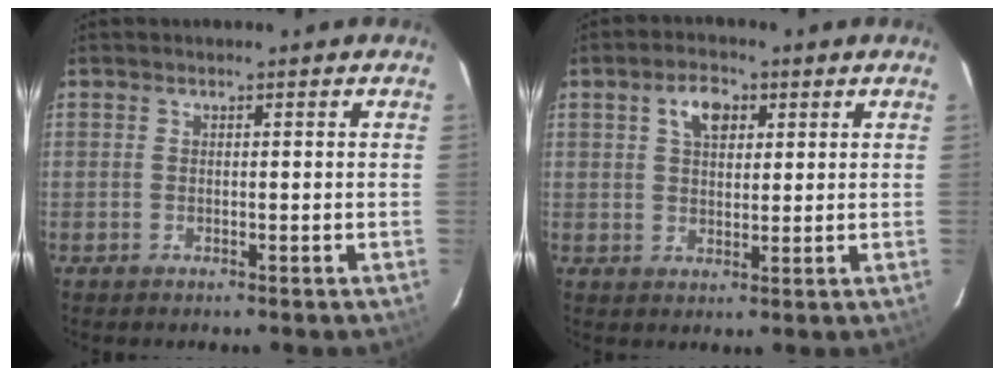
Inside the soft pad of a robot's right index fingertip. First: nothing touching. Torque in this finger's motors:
{"motor_torque": [0.10, 0.01, 0.10, 0.07]}